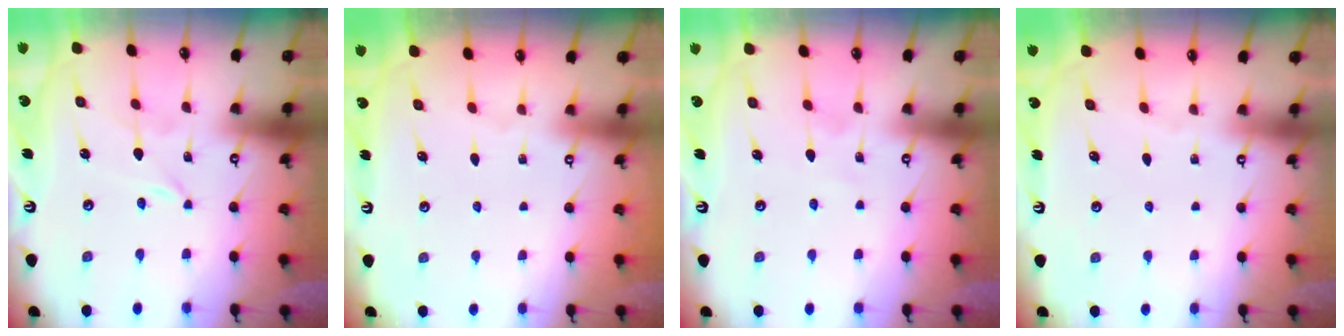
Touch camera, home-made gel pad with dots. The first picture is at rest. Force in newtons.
{"total": 0.0}
{"total": 3.6, "press": 3.6, "slide": 0.4}
{"total": 0.0}